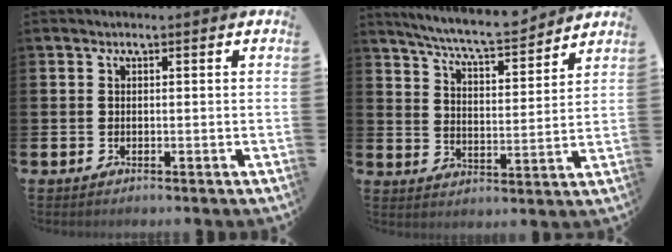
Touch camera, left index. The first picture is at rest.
{"total": 7.4, "force": [7.1, 0.0, 2.2], "torque": [-0.063, -0.047, 0.123]}